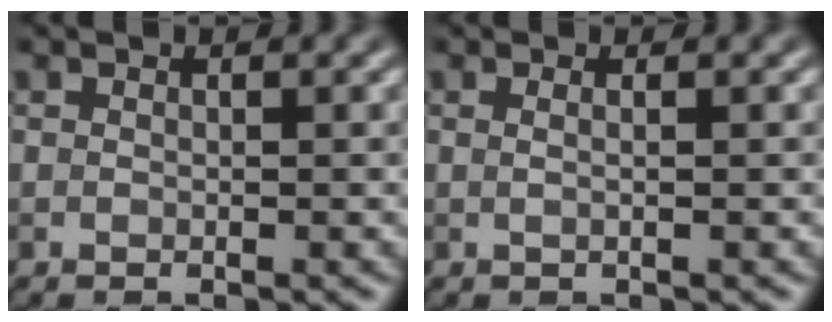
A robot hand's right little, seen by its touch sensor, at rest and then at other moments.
{"total": 1.1, "force": [0.4, 0.4, 1.0], "torque": [-0.006, -0.006, -0.006]}